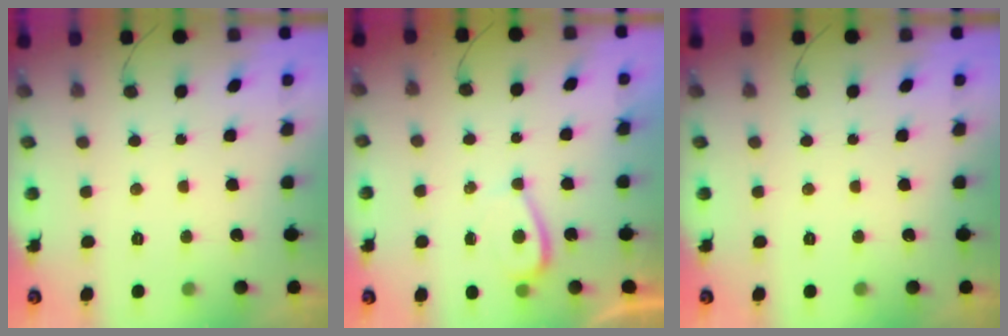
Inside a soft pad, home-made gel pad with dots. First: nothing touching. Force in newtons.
{"total": 2.2, "press": 2.2, "slide": 0.5}
{"total": 0.0}